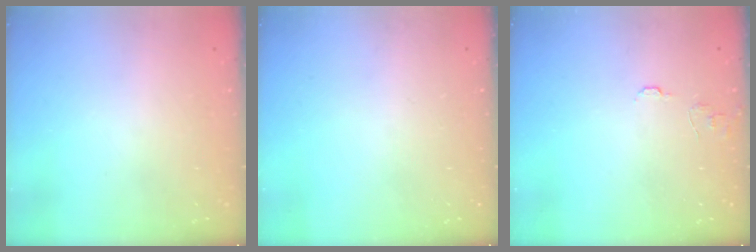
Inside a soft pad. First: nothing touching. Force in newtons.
{"total": 0.0}
{"total": 5.4, "press": 5.4, "slide": 0.3}